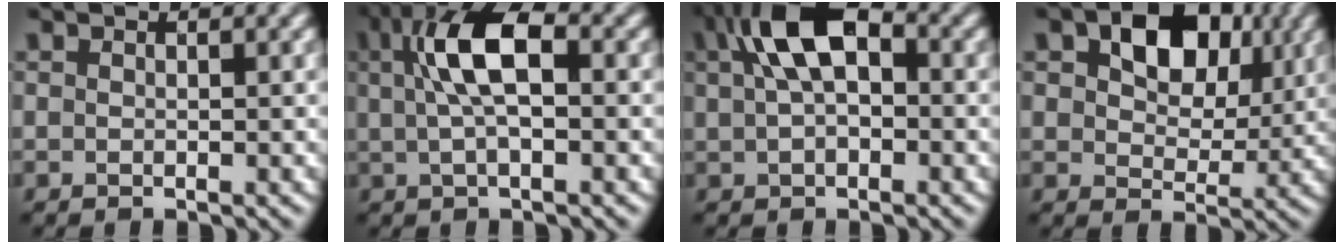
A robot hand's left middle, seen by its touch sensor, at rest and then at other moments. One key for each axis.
{"total": 6.2, "fx": 1.0, "fy": 2.4, "fz": 5.6, "tx": -0.117, "ty": 0.015, "tz": 0.016}
{"total": 7.2, "fx": 1.8, "fy": 3.7, "fz": 5.9, "tx": -0.114, "ty": 0.019, "tz": 0.027}
{"total": 7.2, "fx": 2.4, "fy": 4.8, "fz": 4.8, "tx": -0.093, "ty": -0.002, "tz": 0.031}